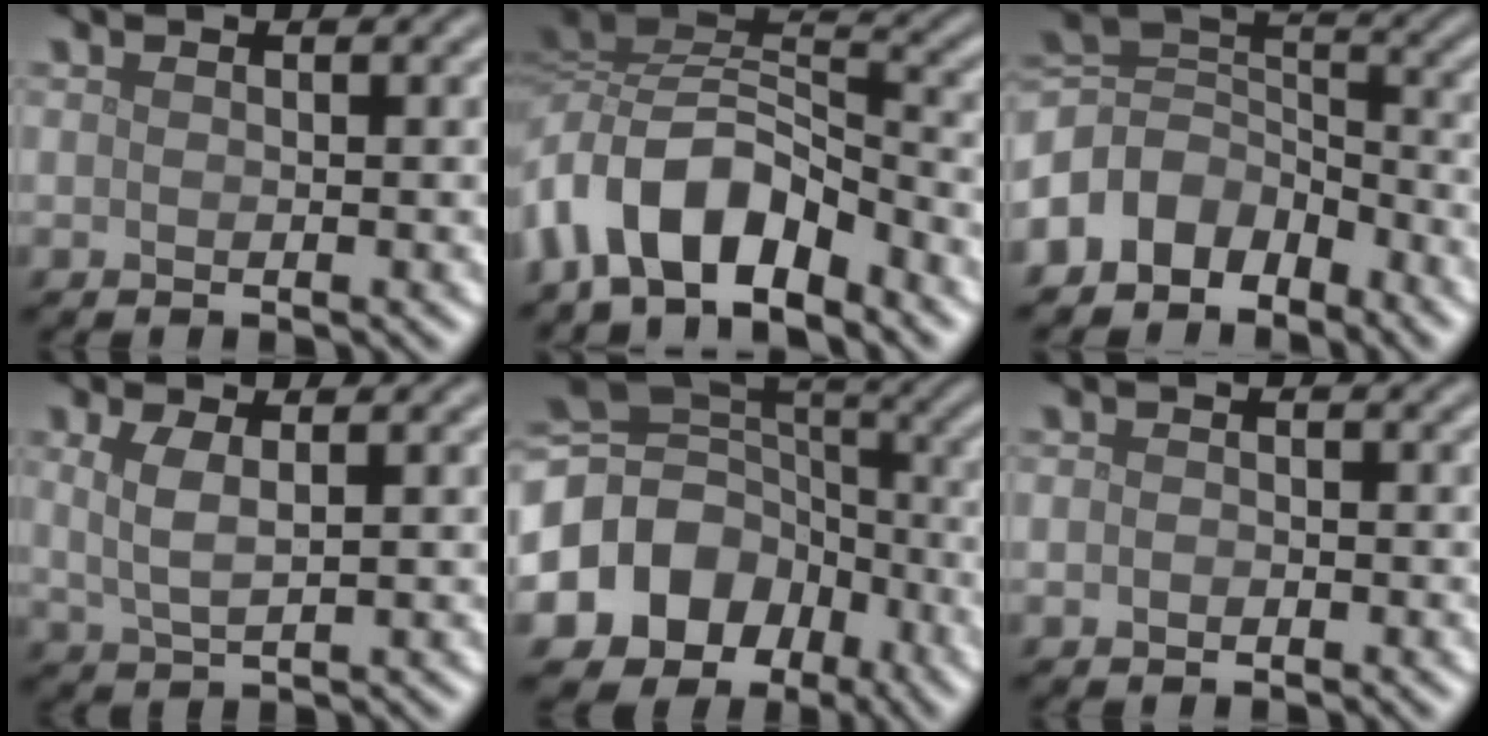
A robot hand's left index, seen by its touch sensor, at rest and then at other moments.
{"total": 8.5, "force": [-5.0, 4.0, 5.6], "torque": [-0.094, 0.006, -0.101]}
{"total": 5.9, "force": [-3.8, 4.0, 2.2], "torque": [-0.025, 0.008, -0.086]}
{"total": 2.5, "force": [0.7, 0.9, 2.2], "torque": [-0.050, -0.002, 0.018]}
{"total": 12.7, "force": [-5.9, 10.3, 4.4], "torque": [-0.106, -0.012, -0.103]}
{"total": 0.7, "force": [-0.3, 0.5, 0.4], "torque": [-0.007, -0.002, -0.008]}